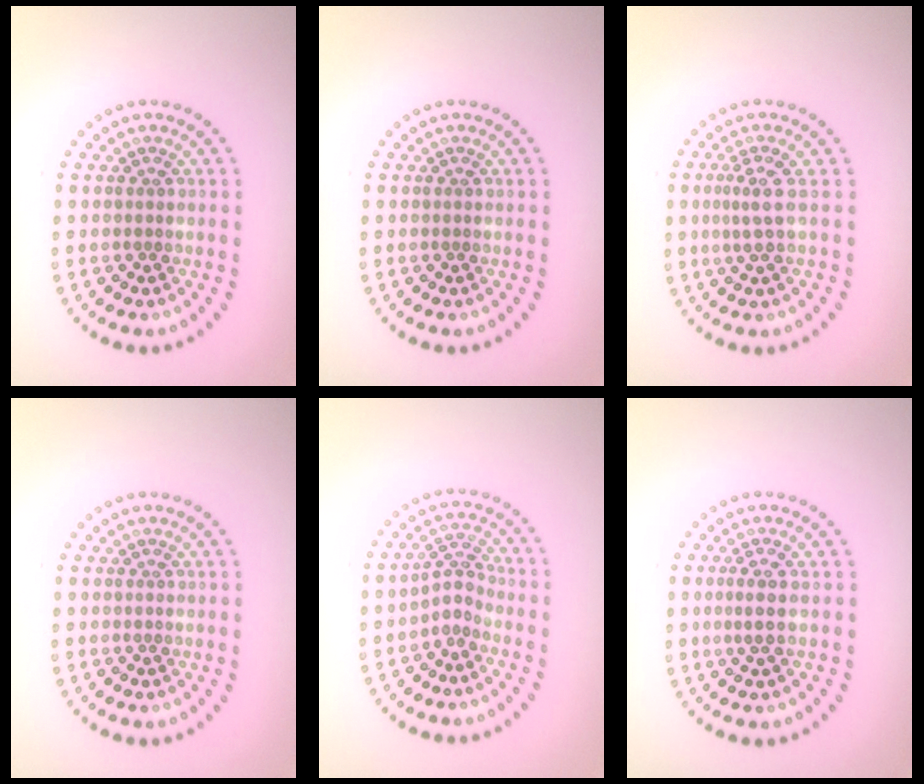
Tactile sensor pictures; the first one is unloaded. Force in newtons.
{"total": 0.0}
{"total": 2.1, "press": 1.4, "slide": 1.6}
{"total": 0.0}
{"total": 2.1, "press": 1.4, "slide": 1.6}
{"total": 1.6, "press": 1.3, "slide": 1.0}